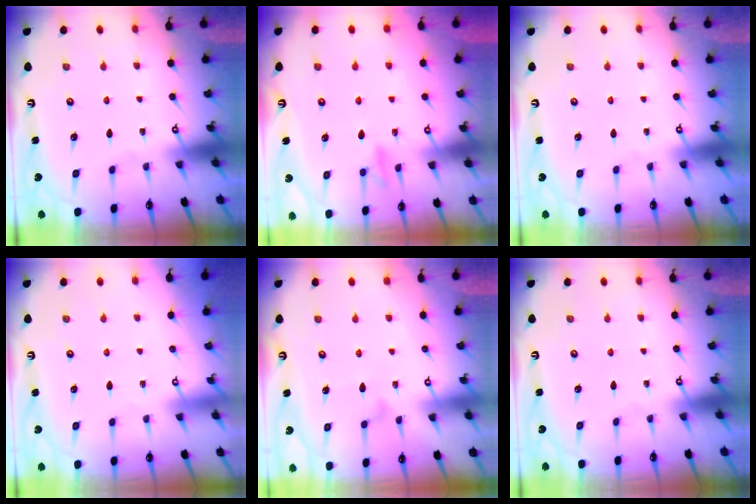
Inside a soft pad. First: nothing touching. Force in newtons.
{"total": 10.1, "press": 10.0, "slide": 1.7}
{"total": 0.0}
{"total": 3.9, "press": 3.9, "slide": 0.1}
{"total": 8.2, "press": 8.2, "slide": 0.3}
{"total": 0.0}